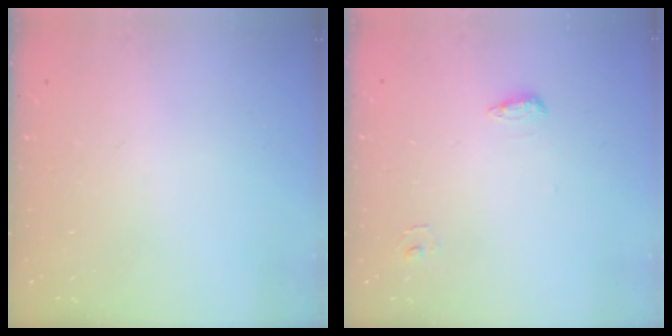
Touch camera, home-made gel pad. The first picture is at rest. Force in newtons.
{"total": 6.2, "press": 6.0, "slide": 1.2}